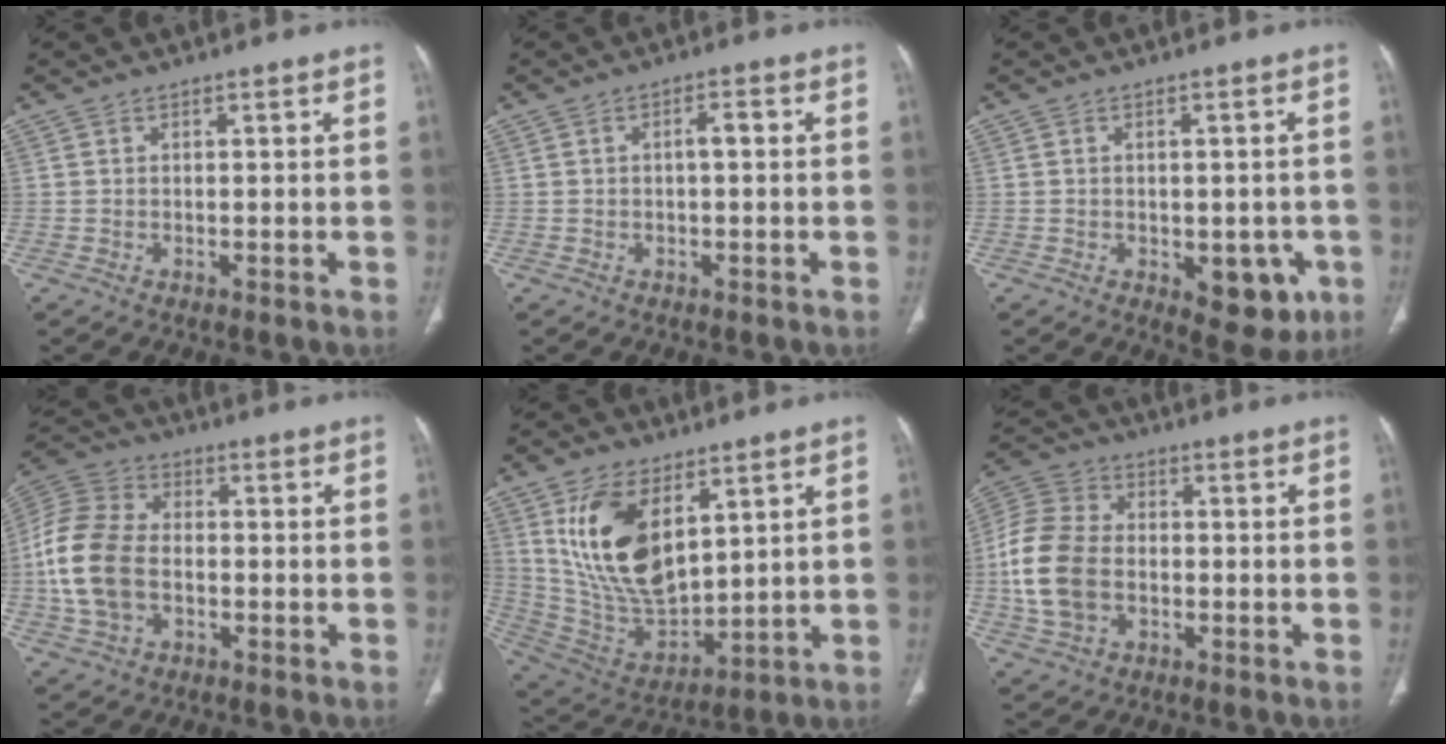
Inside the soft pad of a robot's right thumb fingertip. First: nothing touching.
{"total": 2.1, "force": [0.0, 0.8, 1.9], "torque": [-0.035, 0.010, -0.001]}
{"total": 8.8, "force": [-2.8, 4.9, 6.8], "torque": [-0.052, 0.002, -0.022]}
{"total": 15.0, "force": [-2.0, 10.3, 10.8], "torque": [-0.226, 0.022, -0.039]}
{"total": 18.6, "force": [7.1, 10.0, 13.9], "torque": [-0.236, -0.031, 0.154]}
{"total": 14.5, "force": [-1.7, 10.3, 10.0], "torque": [-0.205, 0.018, -0.035]}